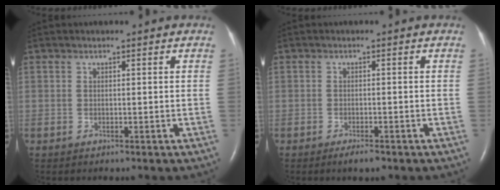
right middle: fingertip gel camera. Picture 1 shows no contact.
{"total": 1.9, "force": [-1.4, 0.5, 1.2], "torque": [-0.025, -0.003, -0.020]}